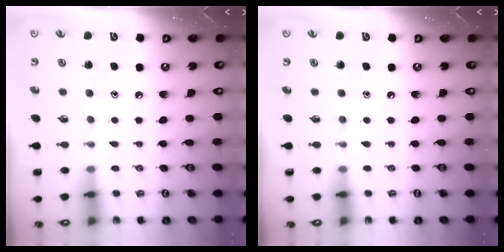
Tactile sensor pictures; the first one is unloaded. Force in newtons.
{"total": 0.0}